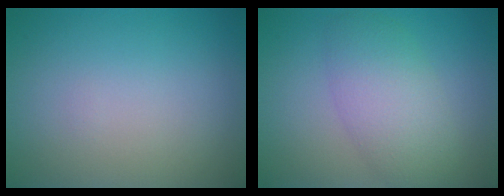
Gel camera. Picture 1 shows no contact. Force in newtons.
{"total": 5.0, "press": 5.0, "slide": 0.1}